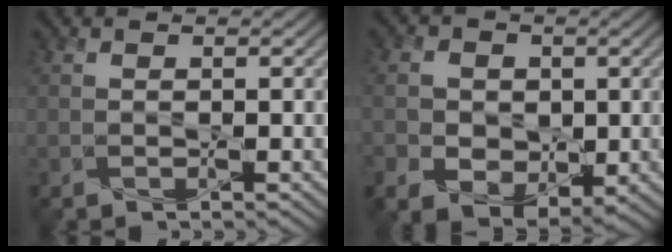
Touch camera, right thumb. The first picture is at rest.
{"total": 5.3, "force": [-0.5, 4.6, 2.7], "torque": [-0.069, -0.015, -0.014]}